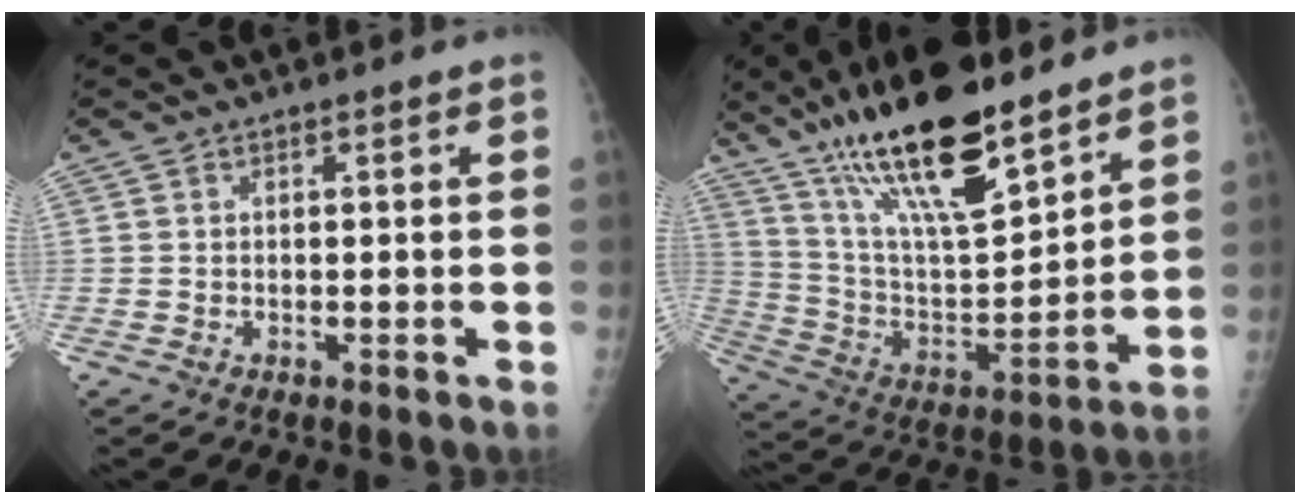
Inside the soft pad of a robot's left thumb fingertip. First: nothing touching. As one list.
[{"total": 23.9, "force": [16.4, 6.7, 15.9], "torque": [-0.258, -0.063, 0.297]}]